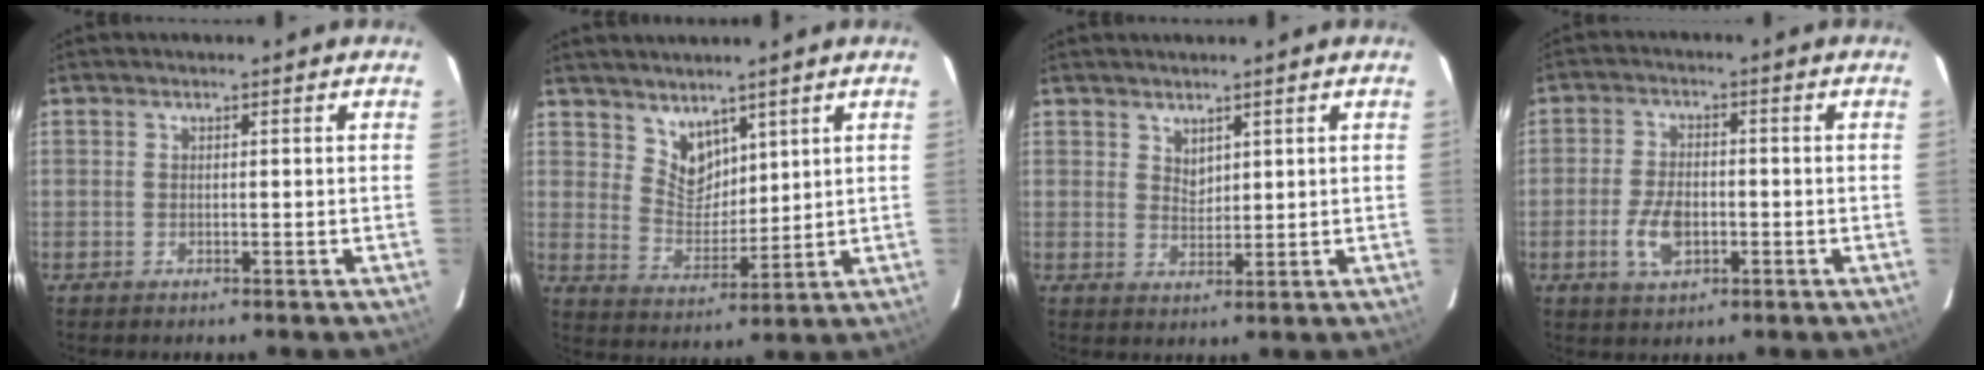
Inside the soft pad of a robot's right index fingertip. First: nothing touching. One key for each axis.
{"total": 6.6, "fx": 4.9, "fy": 3.9, "fz": 2.1, "tx": -0.027, "ty": -0.001, "tz": 0.101}
{"total": 2.6, "fx": 2.1, "fy": 1.3, "fz": 0.9, "tx": -0.010, "ty": 0.000, "tz": 0.039}
{"total": 6.6, "fx": -2.0, "fy": 3.7, "fz": 5.0, "tx": -0.106, "ty": -0.003, "tz": -0.032}